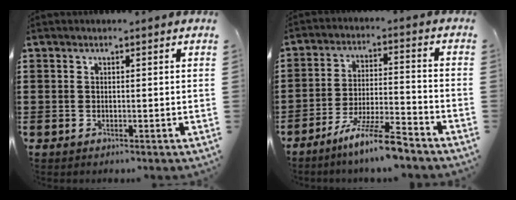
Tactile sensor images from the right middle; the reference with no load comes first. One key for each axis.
{"total": 8.5, "fx": -6.8, "fy": 0.1, "fz": 5.1, "tx": -0.107, "ty": -0.008, "tz": -0.132}